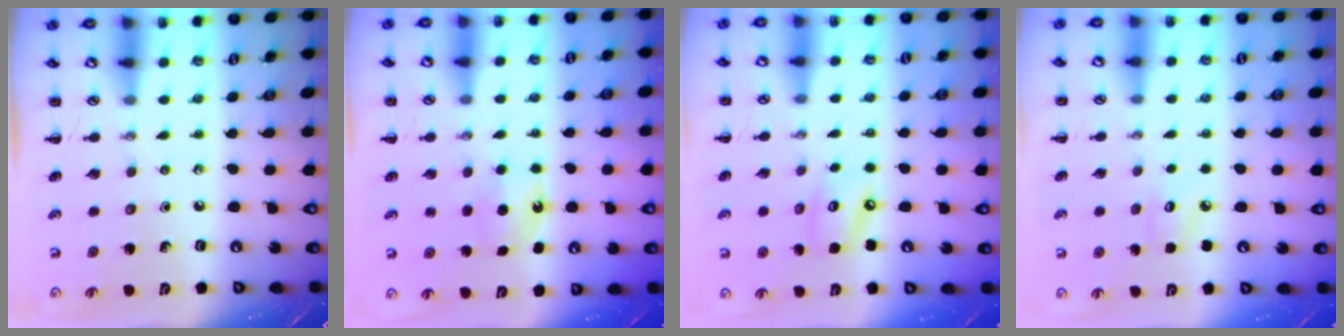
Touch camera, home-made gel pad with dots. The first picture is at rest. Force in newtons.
{"total": 5.0, "press": 4.8, "slide": 1.4}
{"total": 5.8, "press": 5.8, "slide": 0.7}
{"total": 4.2, "press": 4.0, "slide": 1.3}